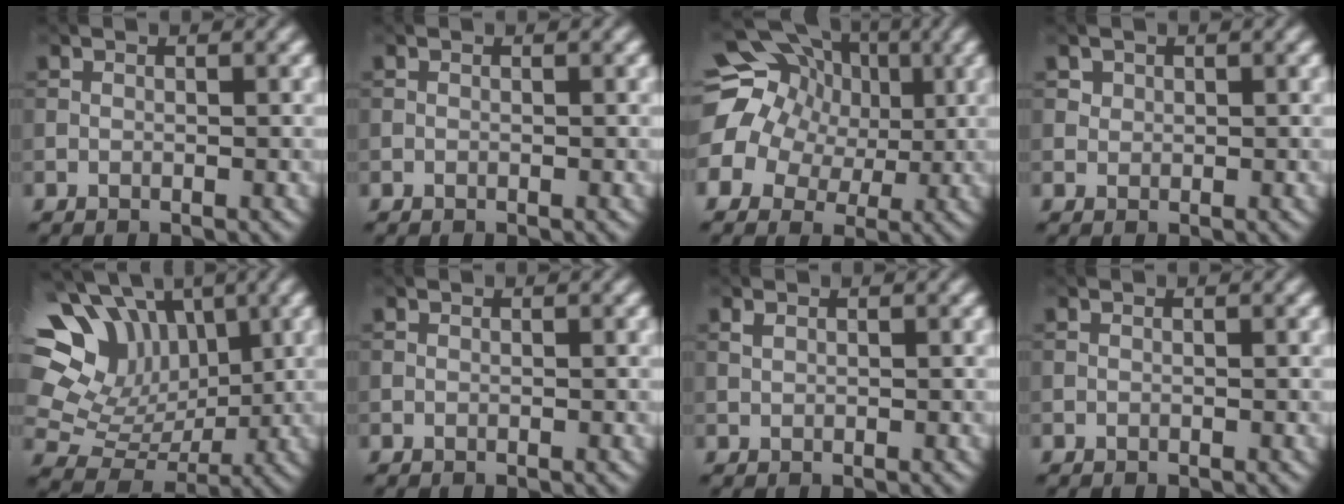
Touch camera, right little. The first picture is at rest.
{"total": 0.0}
{"total": 14.1, "force": [3.2, 12.8, 5.0], "torque": [-0.159, 0.038, 0.021]}
{"total": 1.2, "force": [0.6, 1.0, 0.4], "torque": [-0.007, -0.001, 0.009]}
{"total": 11.6, "force": [4.9, 9.0, 5.5], "torque": [-0.128, 0.032, 0.078]}
{"total": 0.0}
{"total": 0.5, "force": [0.3, 0.3, 0.3], "torque": [-0.011, 0.000, 0.005]}
{"total": 0.0}